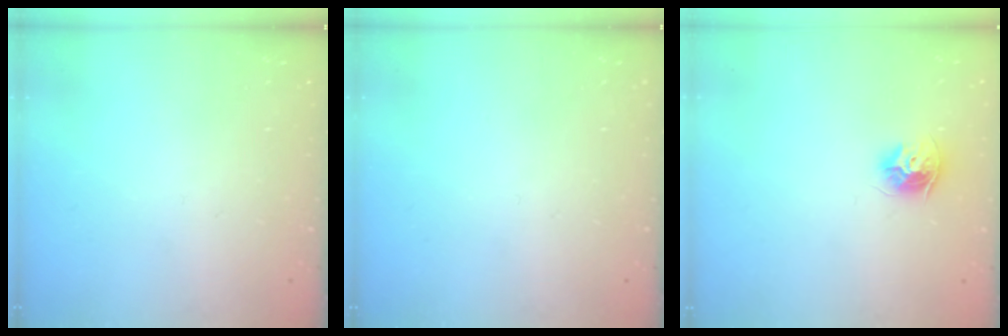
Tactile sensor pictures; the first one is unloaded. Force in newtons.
{"total": 0.0}
{"total": 8.5, "press": 8.5, "slide": 0.4}